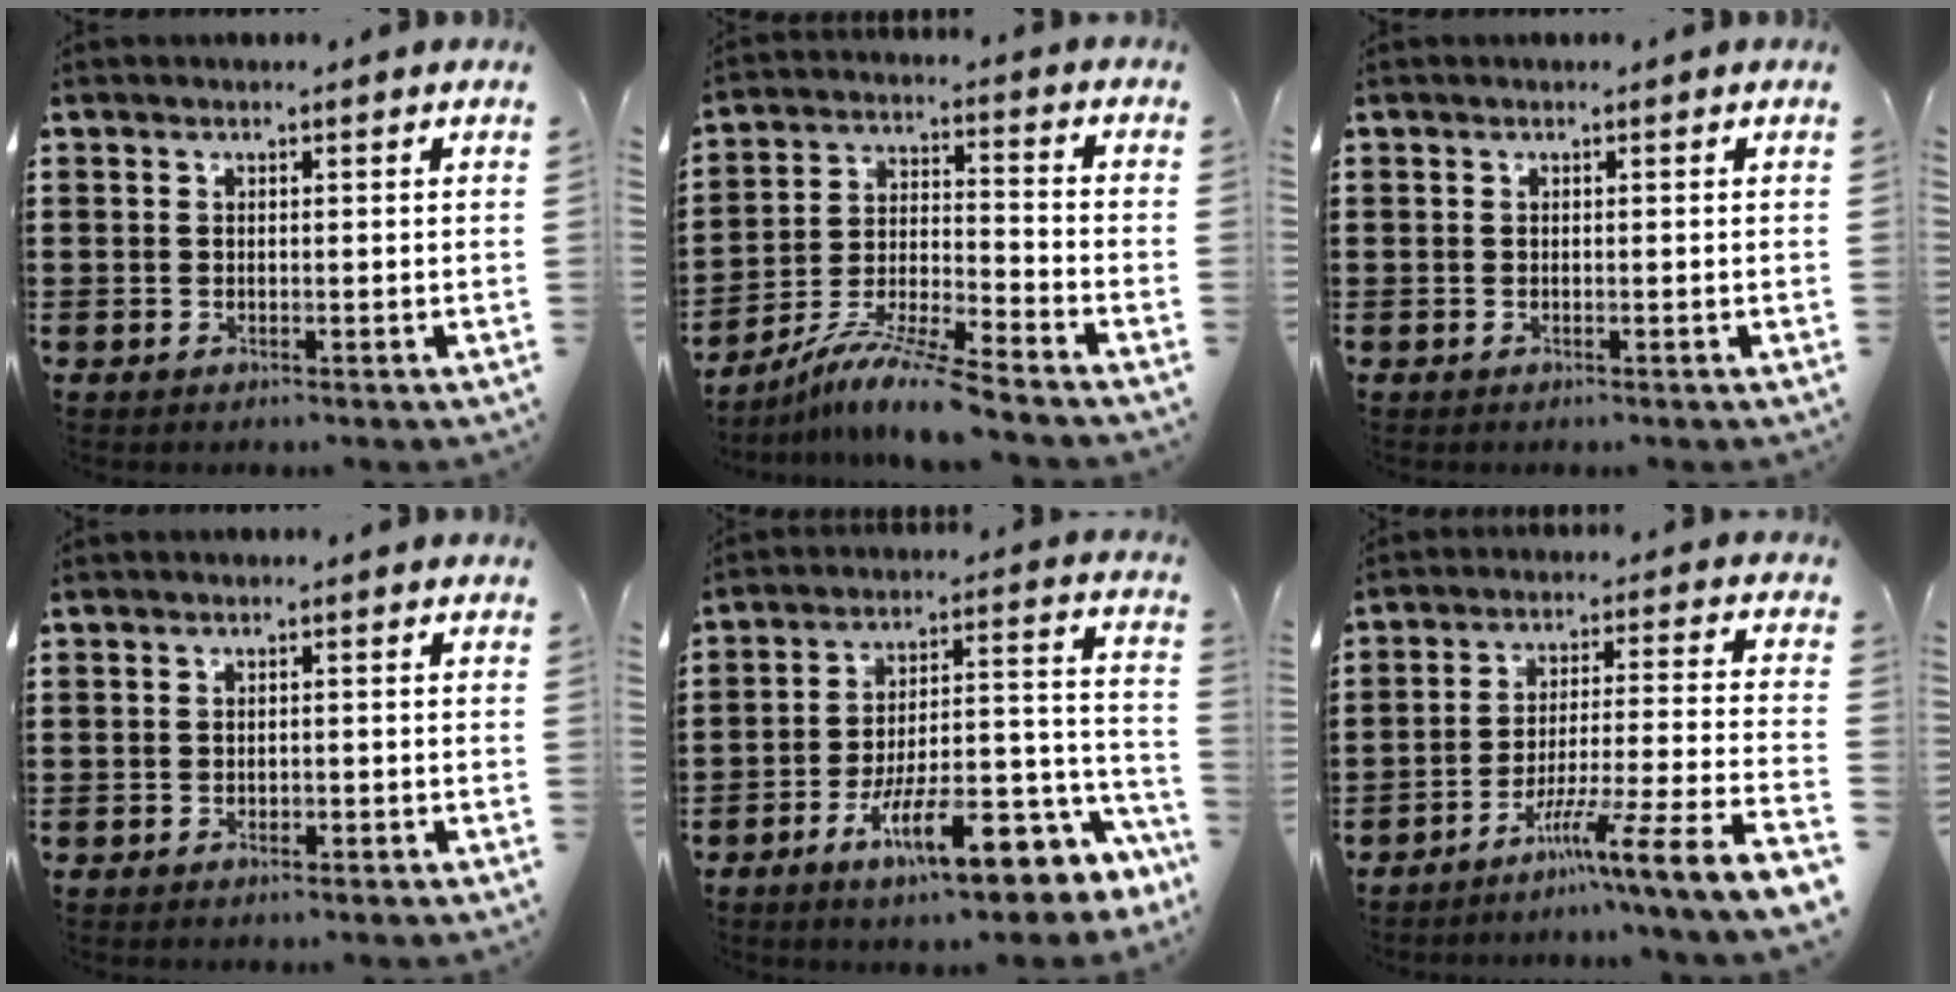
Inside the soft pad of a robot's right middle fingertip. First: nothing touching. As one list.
[{"total": 8.9, "force": [-7.9, -0.2, 4.1], "torque": [-0.082, 0.000, -0.157]}, {"total": 0.0}, {"total": 1.1, "force": [-0.9, 0.4, 0.4], "torque": [-0.011, -0.002, -0.018]}, {"total": 14.3, "force": [-8.8, 4.0, 10.6], "torque": [-0.147, 0.015, -0.150]}, {"total": 7.8, "force": [-5.7, -1.5, 5.0], "torque": [-0.082, -0.026, -0.118]}]